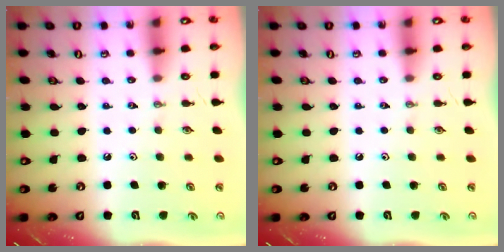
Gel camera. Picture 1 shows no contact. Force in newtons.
{"total": 0.0}